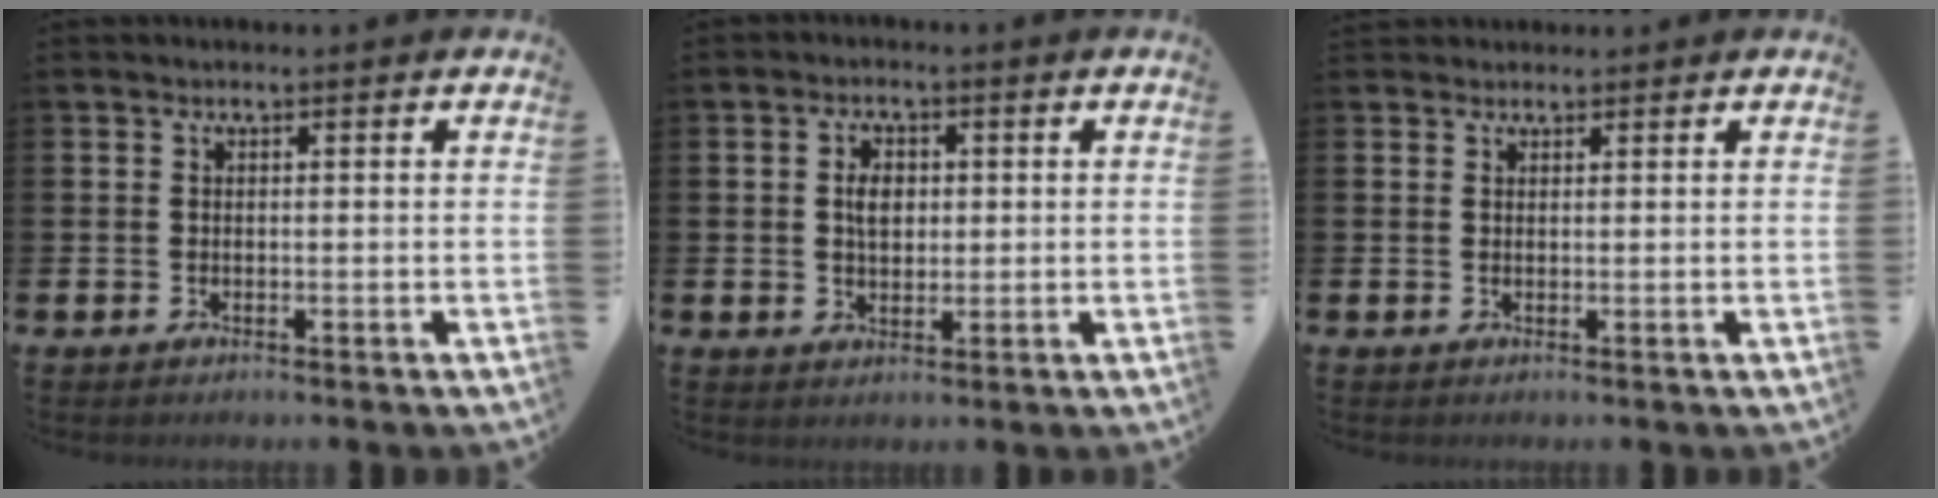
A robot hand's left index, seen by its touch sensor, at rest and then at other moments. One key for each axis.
{"total": 3.3, "fx": 0.6, "fy": 2.2, "fz": 2.4, "tx": -0.035, "ty": 0.002, "tz": 0.005}
{"total": 1.1, "fx": 1.1, "fy": 0.3, "fz": 0.0, "tx": 0.008, "ty": -0.002, "tz": 0.019}